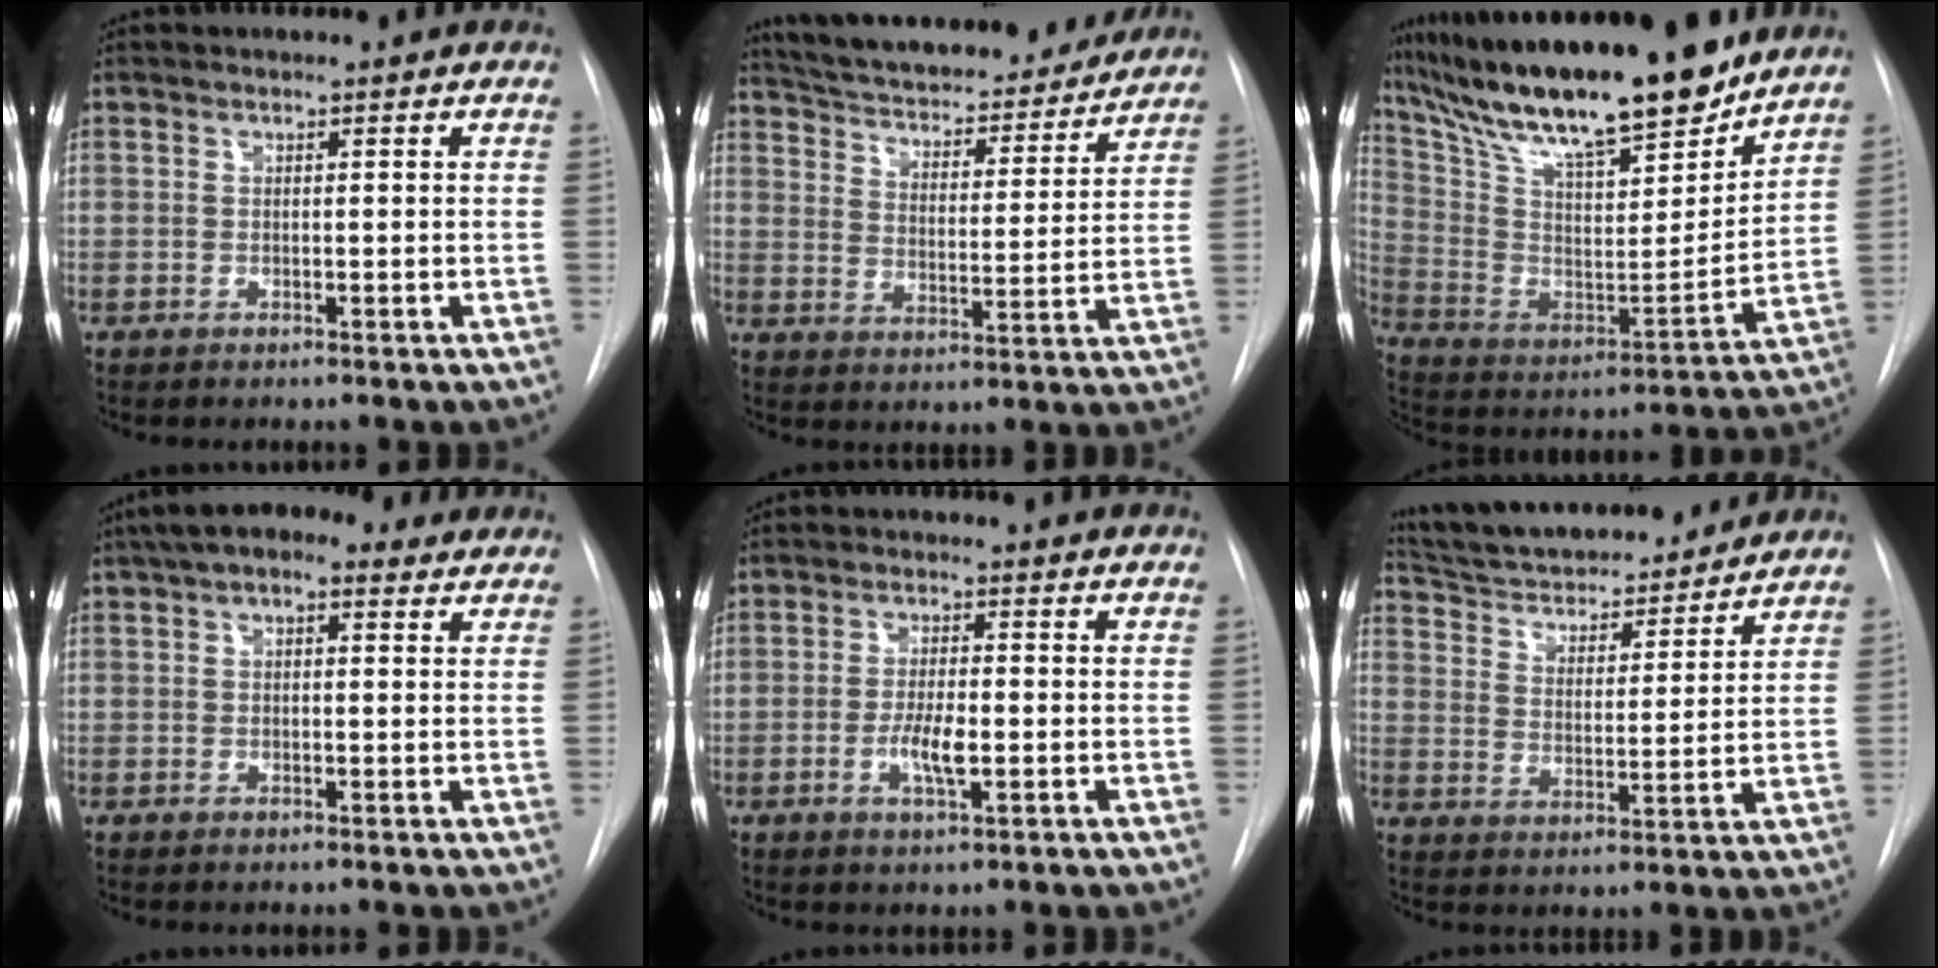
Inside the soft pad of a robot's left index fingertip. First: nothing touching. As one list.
[{"total": 23.3, "force": [21.2, 5.3, 8.1], "torque": [-0.139, -0.003, 0.293]}, {"total": 25.9, "force": [21.3, 4.2, 14.2], "torque": [-0.262, -0.006, 0.348]}, {"total": 8.9, "force": [5.8, 3.7, 5.7], "torque": [-0.090, 0.044, 0.087]}, {"total": 4.7, "force": [-1.2, 1.1, 4.4], "torque": [-0.085, -0.003, -0.019]}, {"total": 20.1, "force": [18.4, 4.4, 6.9], "torque": [-0.117, 0.012, 0.275]}]